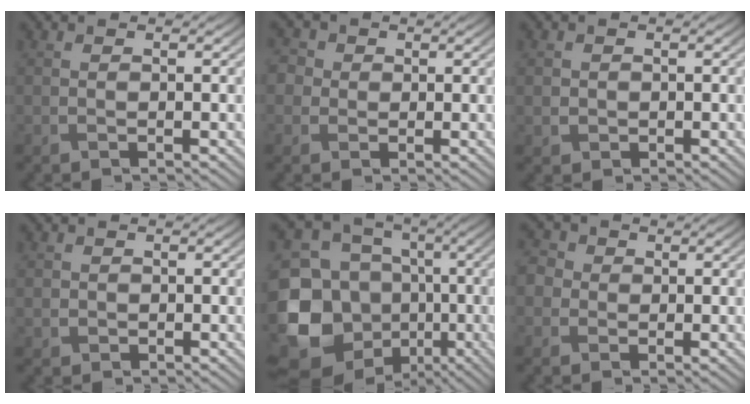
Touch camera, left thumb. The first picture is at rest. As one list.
[{"total": 4.0, "force": [1.1, 3.7, 1.4], "torque": [-0.041, 0.008, -0.002]}, {"total": 1.5, "force": [-0.2, 1.5, 0.2], "torque": [-0.004, -0.007, -0.005]}, {"total": 1.2, "force": [-0.2, 1.2, 0.1], "torque": [0.000, -0.006, -0.006]}, {"total": 16.9, "force": [-4.4, 14.4, 7.6], "torque": [-0.246, -0.039, -0.062]}, {"total": 3.6, "force": [0.4, 3.4, 1.2], "torque": [-0.036, 0.010, -0.013]}]